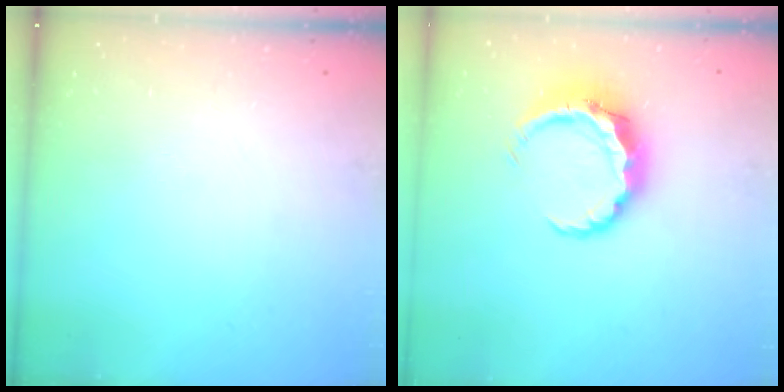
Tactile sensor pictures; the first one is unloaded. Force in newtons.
{"total": 7.6, "press": 7.4, "slide": 1.8}